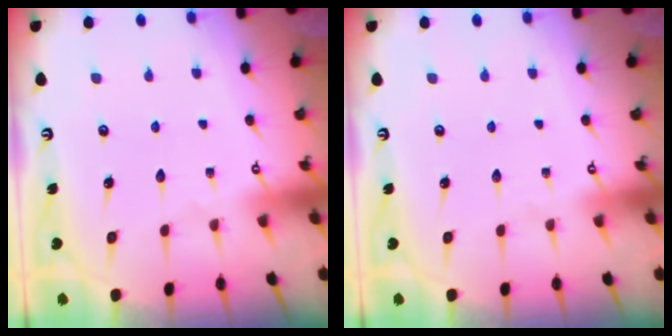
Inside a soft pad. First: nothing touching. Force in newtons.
{"total": 0.0}